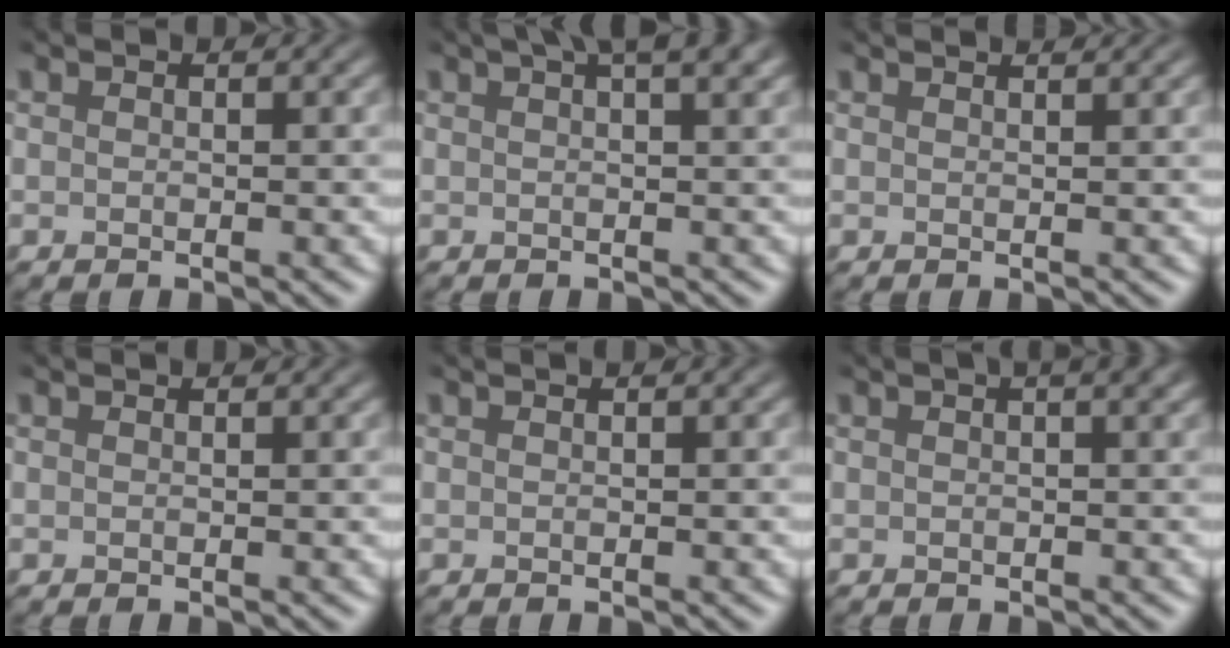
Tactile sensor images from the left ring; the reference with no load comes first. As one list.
[{"total": 5.2, "force": [3.2, 1.5, 3.8], "torque": [-0.034, 0.015, 0.024]}, {"total": 2.4, "force": [2.0, 0.7, 1.1], "torque": [0.000, 0.006, 0.002]}, {"total": 0.8, "force": [0.7, 0.1, 0.2], "torque": [-0.003, -0.001, 0.006]}, {"total": 0.8, "force": [0.4, 0.2, 0.7], "torque": [-0.006, 0.009, 0.002]}, {"total": 3.9, "force": [1.8, 1.6, 3.1], "torque": [-0.009, 0.019, 0.000]}]